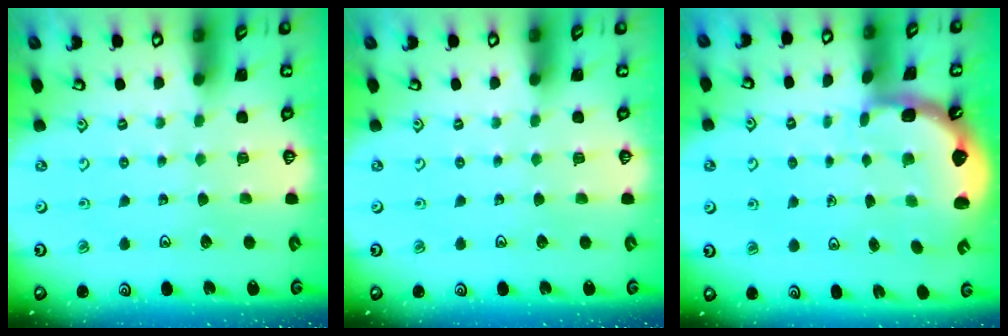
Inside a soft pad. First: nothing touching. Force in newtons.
{"total": 0.0}
{"total": 2.5, "press": 1.6, "slide": 1.9}